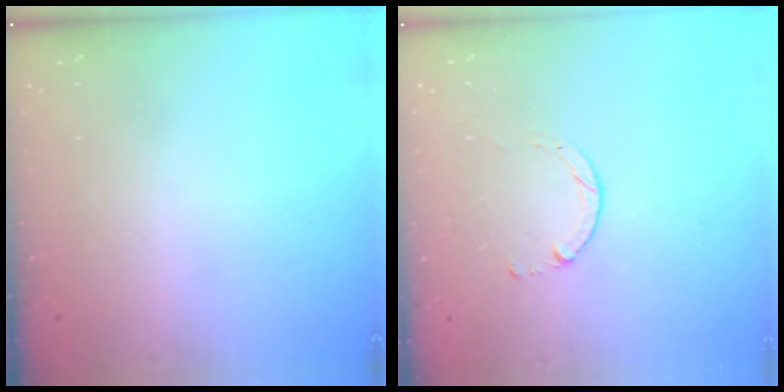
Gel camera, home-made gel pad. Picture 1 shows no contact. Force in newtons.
{"total": 1.4, "press": 1.4, "slide": 0.2}